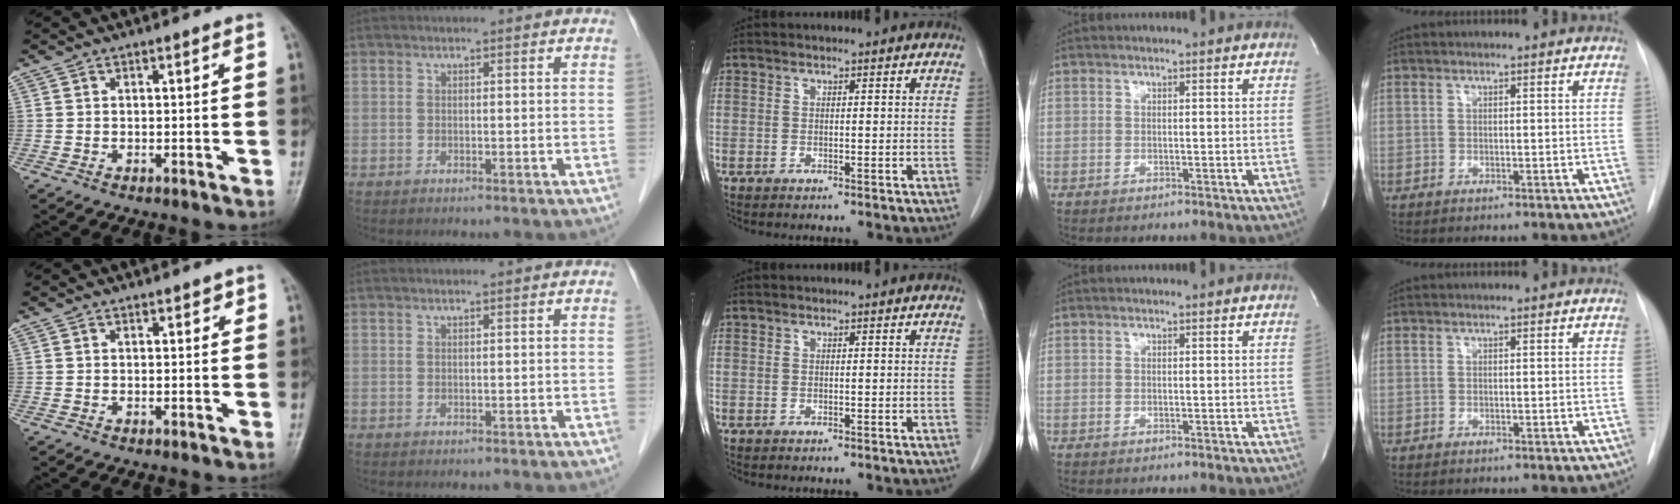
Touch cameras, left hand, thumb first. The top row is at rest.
{"thumb": {"total": 1.1, "force": [0.8, 0.6, 0.5], "torque": [0.003, -0.003, 0.006]}, "index": {"total": 0.8, "force": [0.7, -0.1, 0.3], "torque": [-0.009, 0.011, 0.016]}}